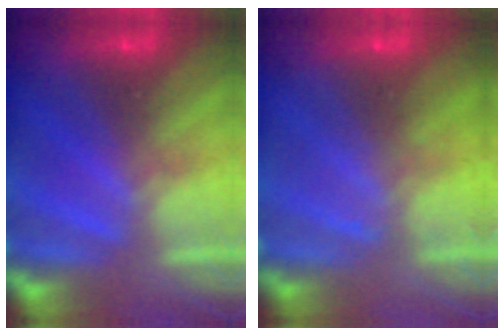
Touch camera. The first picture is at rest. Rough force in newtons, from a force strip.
{"total": 1.8}